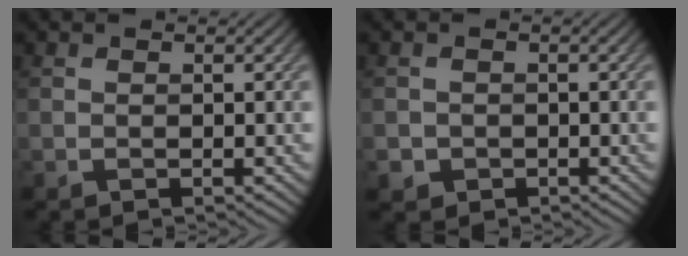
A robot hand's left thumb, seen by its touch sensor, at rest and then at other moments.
{"total": 1.8, "force": [-0.7, 1.6, 0.2], "torque": [0.001, -0.008, -0.015]}